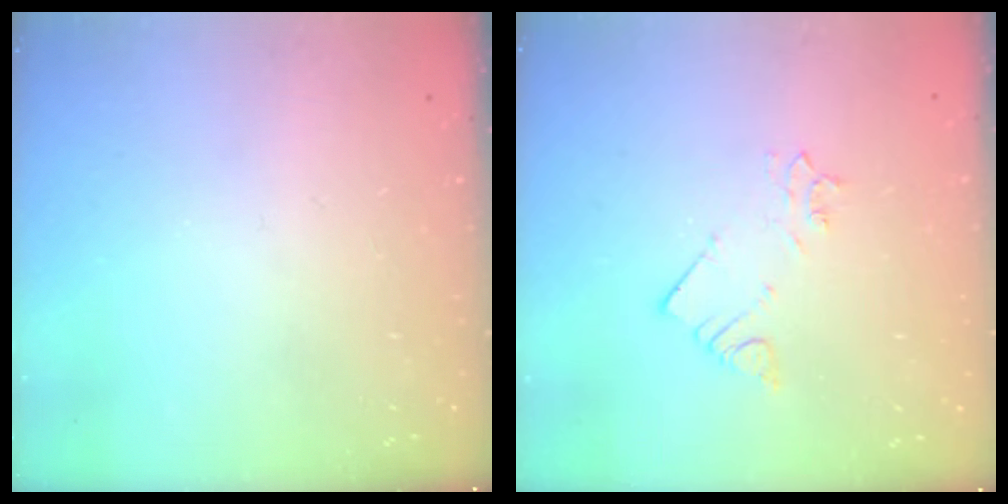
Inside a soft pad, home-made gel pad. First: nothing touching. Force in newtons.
{"total": 2.1, "press": 2.1, "slide": 0.0}